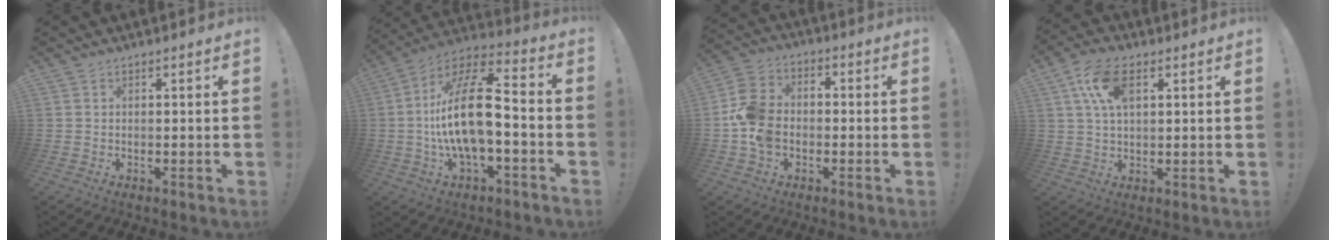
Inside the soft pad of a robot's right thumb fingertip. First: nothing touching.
{"total": 19.6, "force": [-2.4, 7.9, 17.8], "torque": [-0.332, 0.012, -0.043]}
{"total": 11.9, "force": [-3.7, 8.9, 6.9], "torque": [-0.138, 0.030, -0.066]}
{"total": 10.6, "force": [4.0, 6.0, 7.8], "torque": [-0.141, 0.003, 0.076]}